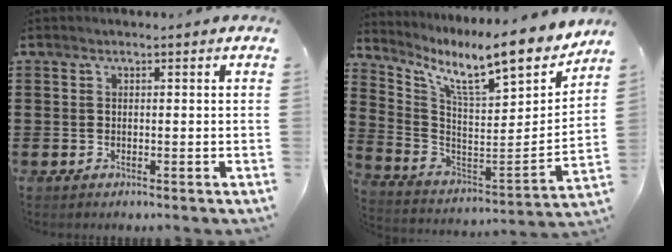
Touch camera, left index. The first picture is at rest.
{"total": 11.4, "force": [8.8, 1.5, 7.2], "torque": [-0.142, -0.072, 0.137]}